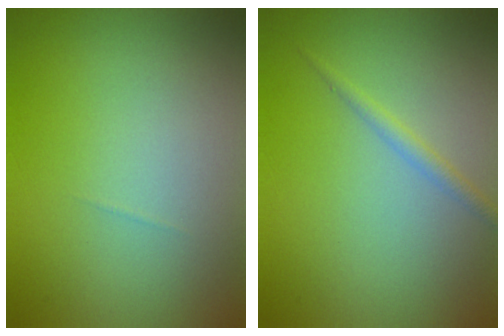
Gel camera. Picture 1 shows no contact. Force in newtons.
{"total": 1.3, "press": 1.3, "slide": 0.1}